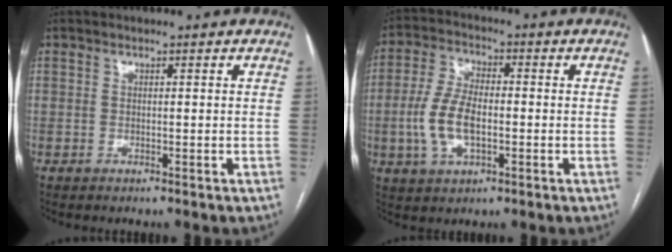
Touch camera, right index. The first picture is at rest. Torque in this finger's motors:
{"motor_torque": [0.38, 0.01, 0.16, 0.07]}